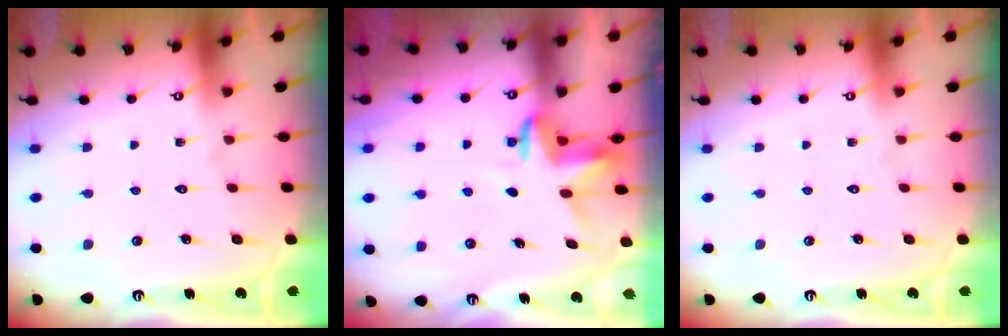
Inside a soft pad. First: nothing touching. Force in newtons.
{"total": 3.5, "press": 3.5, "slide": 0.2}
{"total": 0.0}